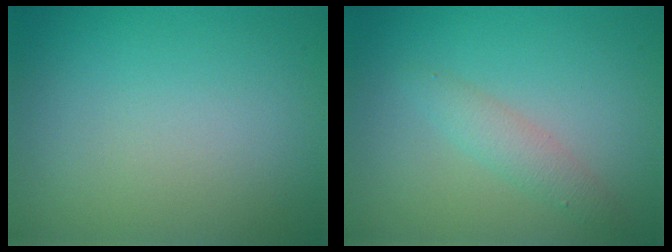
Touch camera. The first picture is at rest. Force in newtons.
{"total": 2.0, "press": 2.0, "slide": 0.0}